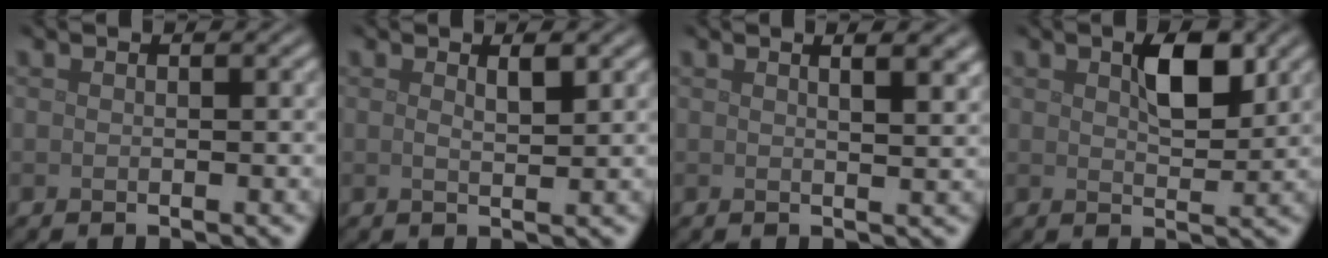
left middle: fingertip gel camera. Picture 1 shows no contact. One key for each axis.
{"total": 1.4, "fx": 0.7, "fy": 0.3, "fz": 1.2, "tx": -0.020, "ty": 0.000, "tz": 0.009}
{"total": 4.6, "fx": 2.6, "fy": 1.9, "fz": 3.3, "tx": -0.017, "ty": 0.022, "tz": 0.012}
{"total": 3.5, "fx": 1.6, "fy": 1.4, "fz": 2.7, "tx": -0.046, "ty": 0.004, "tz": 0.028}